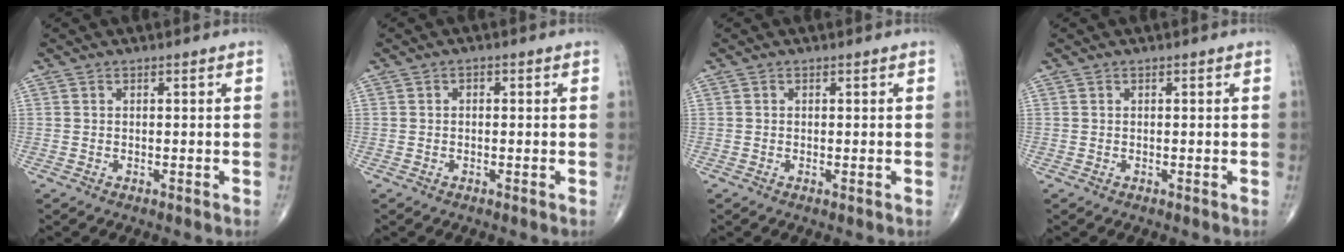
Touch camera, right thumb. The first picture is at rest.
{"total": 0.9, "force": [0.1, 0.6, 0.6], "torque": [-0.005, 0.003, -0.003]}
{"total": 0.0}
{"total": 0.0}